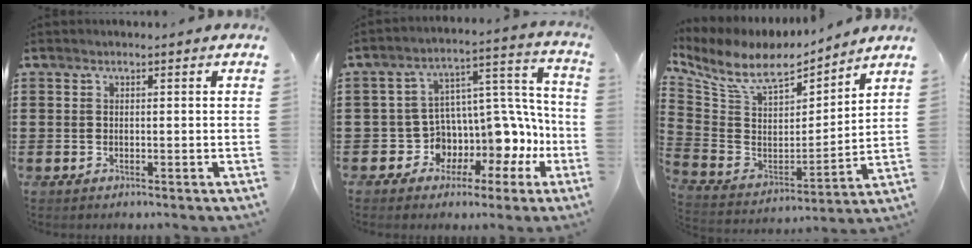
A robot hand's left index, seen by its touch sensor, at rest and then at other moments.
{"total": 6.9, "force": [-1.7, 5.9, 3.2], "torque": [-0.073, -0.039, -0.023]}
{"total": 9.1, "force": [7.2, 3.5, 4.4], "torque": [-0.122, -0.039, 0.123]}